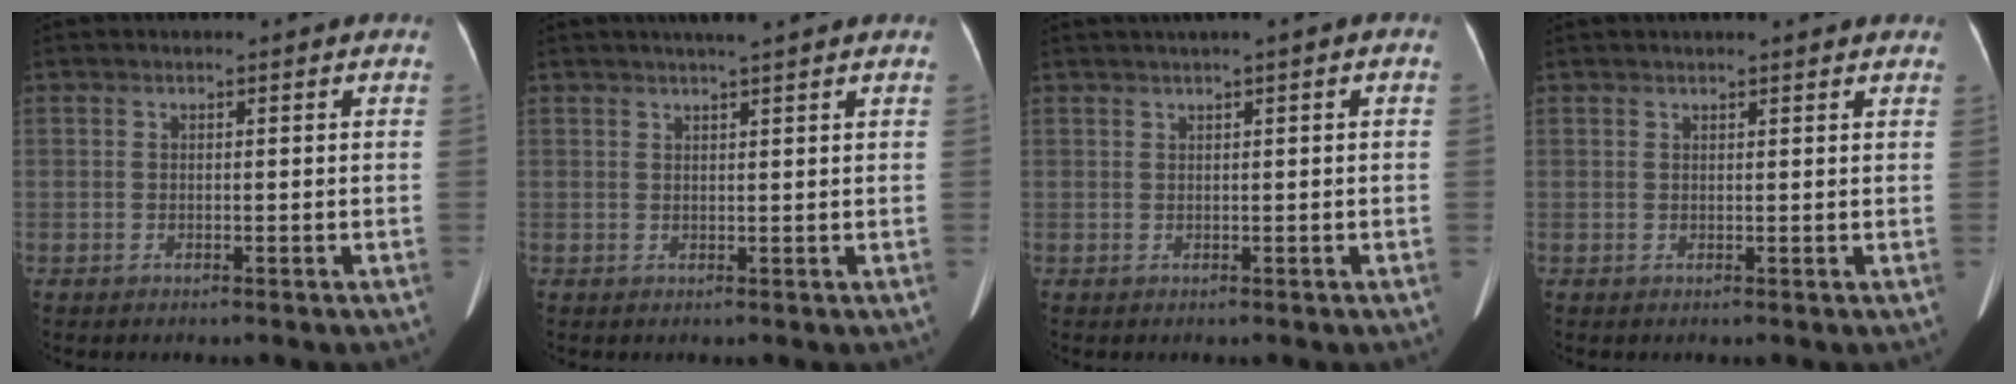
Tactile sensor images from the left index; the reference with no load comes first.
{"total": 4.5, "force": [3.7, -0.4, 2.5], "torque": [-0.037, 0.016, 0.050]}
{"total": 2.3, "force": [1.0, -0.1, 2.0], "torque": [-0.042, 0.015, 0.019]}
{"total": 7.0, "force": [6.2, 1.0, 3.2], "torque": [-0.042, 0.024, 0.068]}